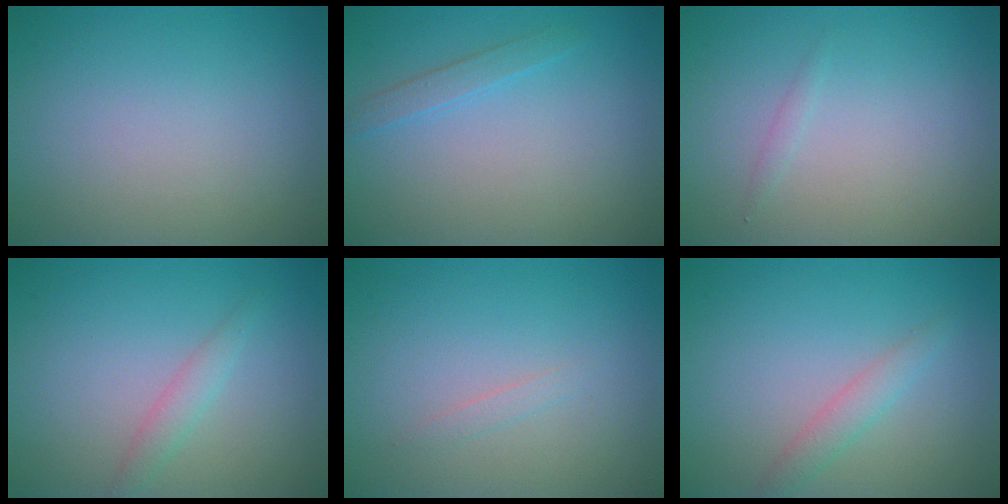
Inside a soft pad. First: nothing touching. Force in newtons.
{"total": 1.3, "press": 1.3, "slide": 0.1}
{"total": 0.5, "press": 0.5, "slide": 0.0}
{"total": 1.5, "press": 1.5, "slide": 0.1}
{"total": 0.6, "press": 0.6, "slide": 0.0}
{"total": 1.8, "press": 1.8, "slide": 0.0}